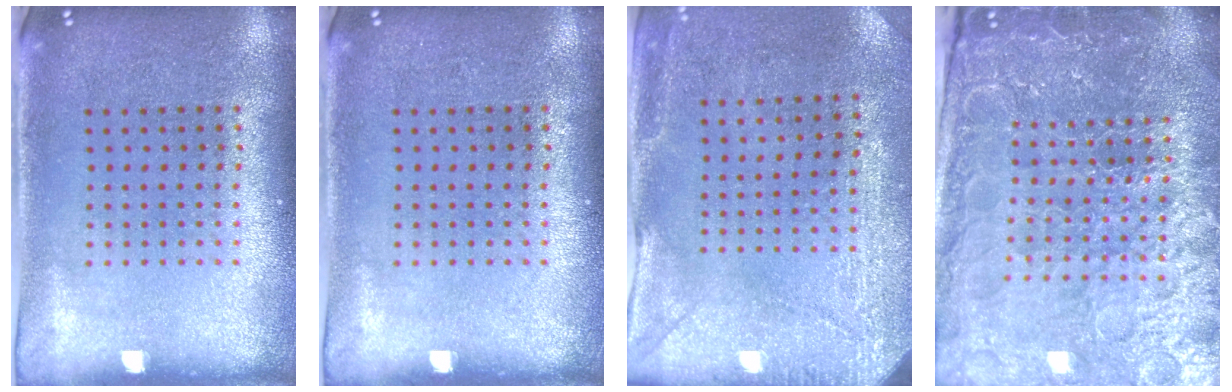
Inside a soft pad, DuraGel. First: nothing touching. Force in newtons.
{"total": 0.0}
{"total": 2.9, "press": 2.6, "slide": 1.3}
{"total": 5.5, "press": 5.0, "slide": 2.3}